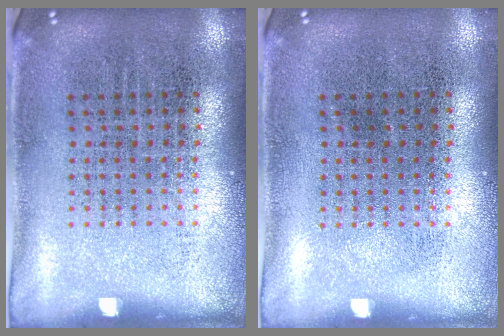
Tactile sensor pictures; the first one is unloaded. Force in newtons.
{"total": 0.0}